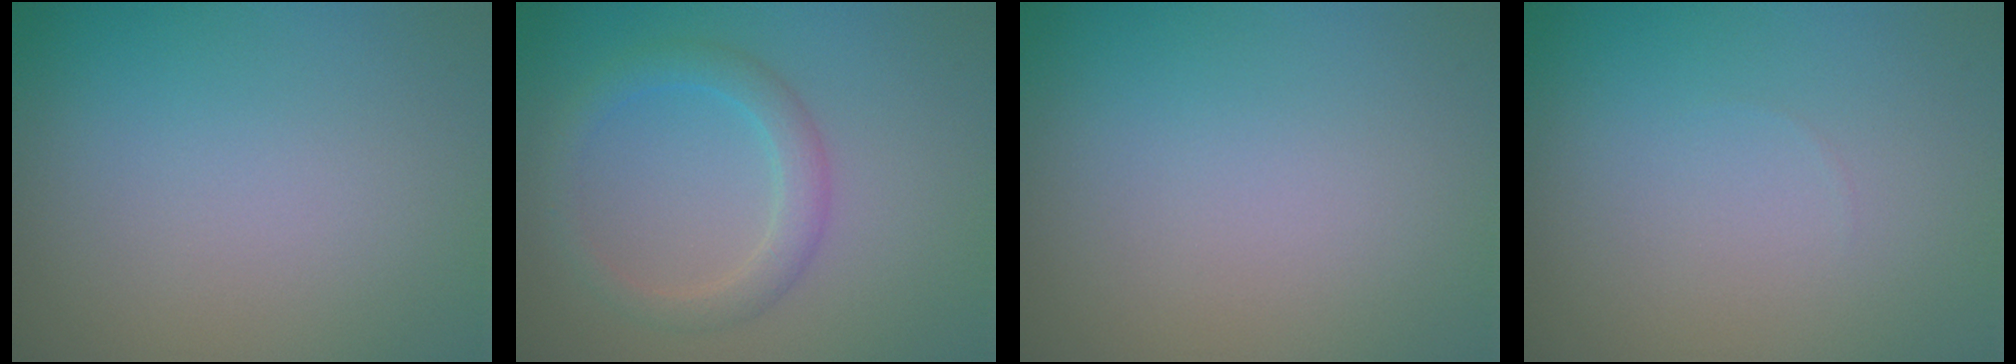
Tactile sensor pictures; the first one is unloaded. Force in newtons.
{"total": 2.7, "press": 2.7, "slide": 0.1}
{"total": 0.0}
{"total": 0.0}